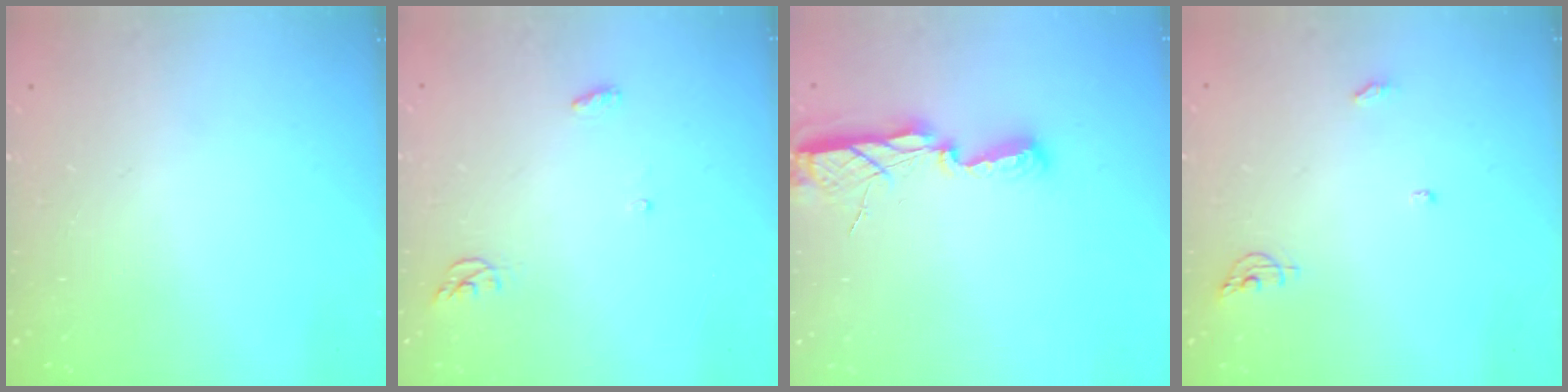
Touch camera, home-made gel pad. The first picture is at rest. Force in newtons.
{"total": 4.9, "press": 4.9, "slide": 0.2}
{"total": 7.5, "press": 7.5, "slide": 0.8}
{"total": 6.3, "press": 6.2, "slide": 0.6}